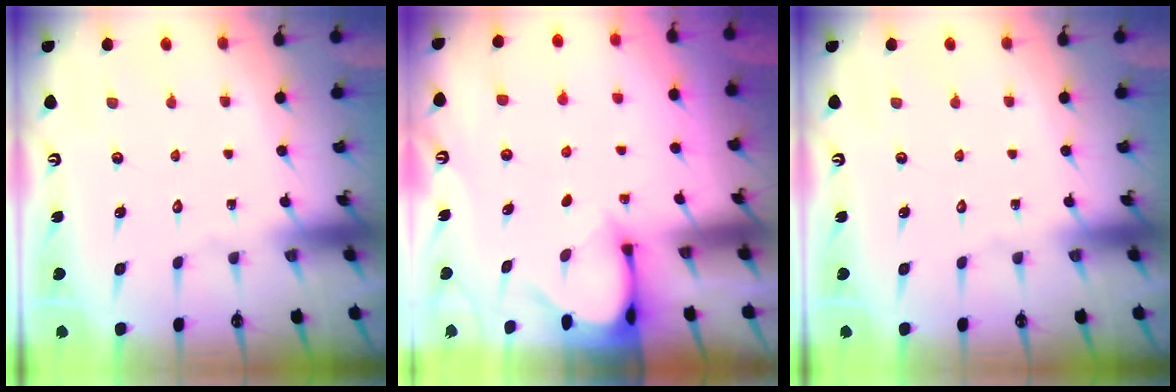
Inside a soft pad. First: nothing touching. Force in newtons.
{"total": 3.4, "press": 3.4, "slide": 0.3}
{"total": 0.0}